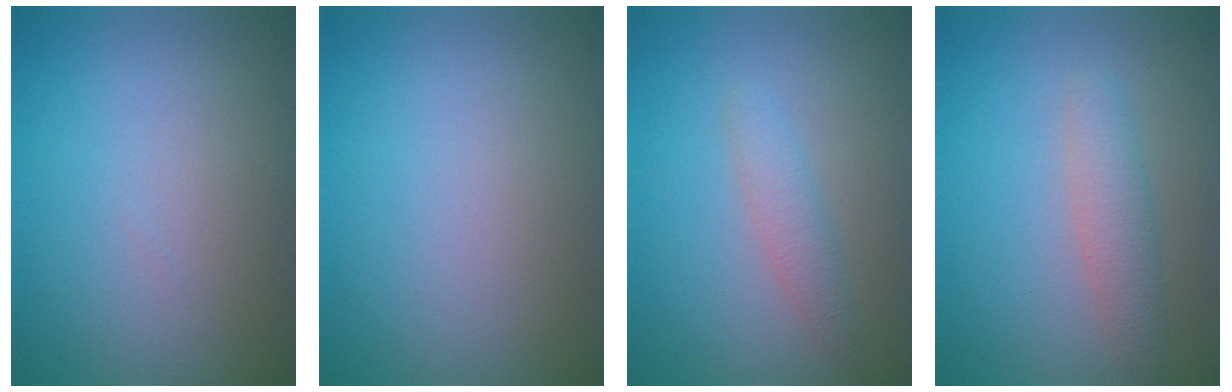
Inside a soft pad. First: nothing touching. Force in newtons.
{"total": 0.0}
{"total": 1.9, "press": 1.9, "slide": 0.1}
{"total": 2.5, "press": 2.5, "slide": 0.1}